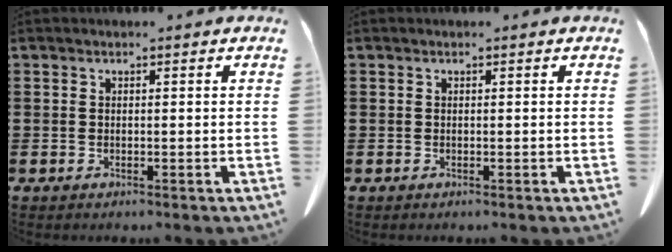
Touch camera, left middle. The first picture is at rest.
{"total": 0.0}